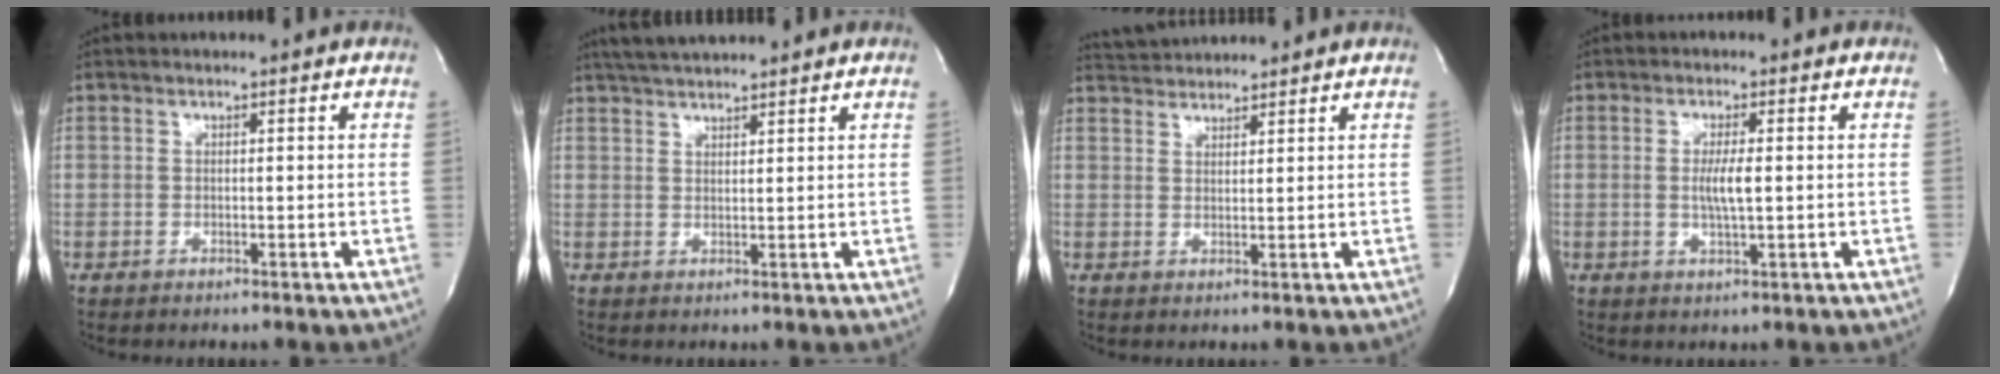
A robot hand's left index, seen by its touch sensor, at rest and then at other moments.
{"total": 5.3, "force": [4.9, 0.1, 2.1], "torque": [-0.041, 0.027, 0.090]}
{"total": 3.9, "force": [3.8, 0.1, 0.0], "torque": [-0.011, 0.024, 0.073]}
{"total": 3.6, "force": [-0.1, 0.3, 3.6], "torque": [-0.071, -0.004, 0.002]}